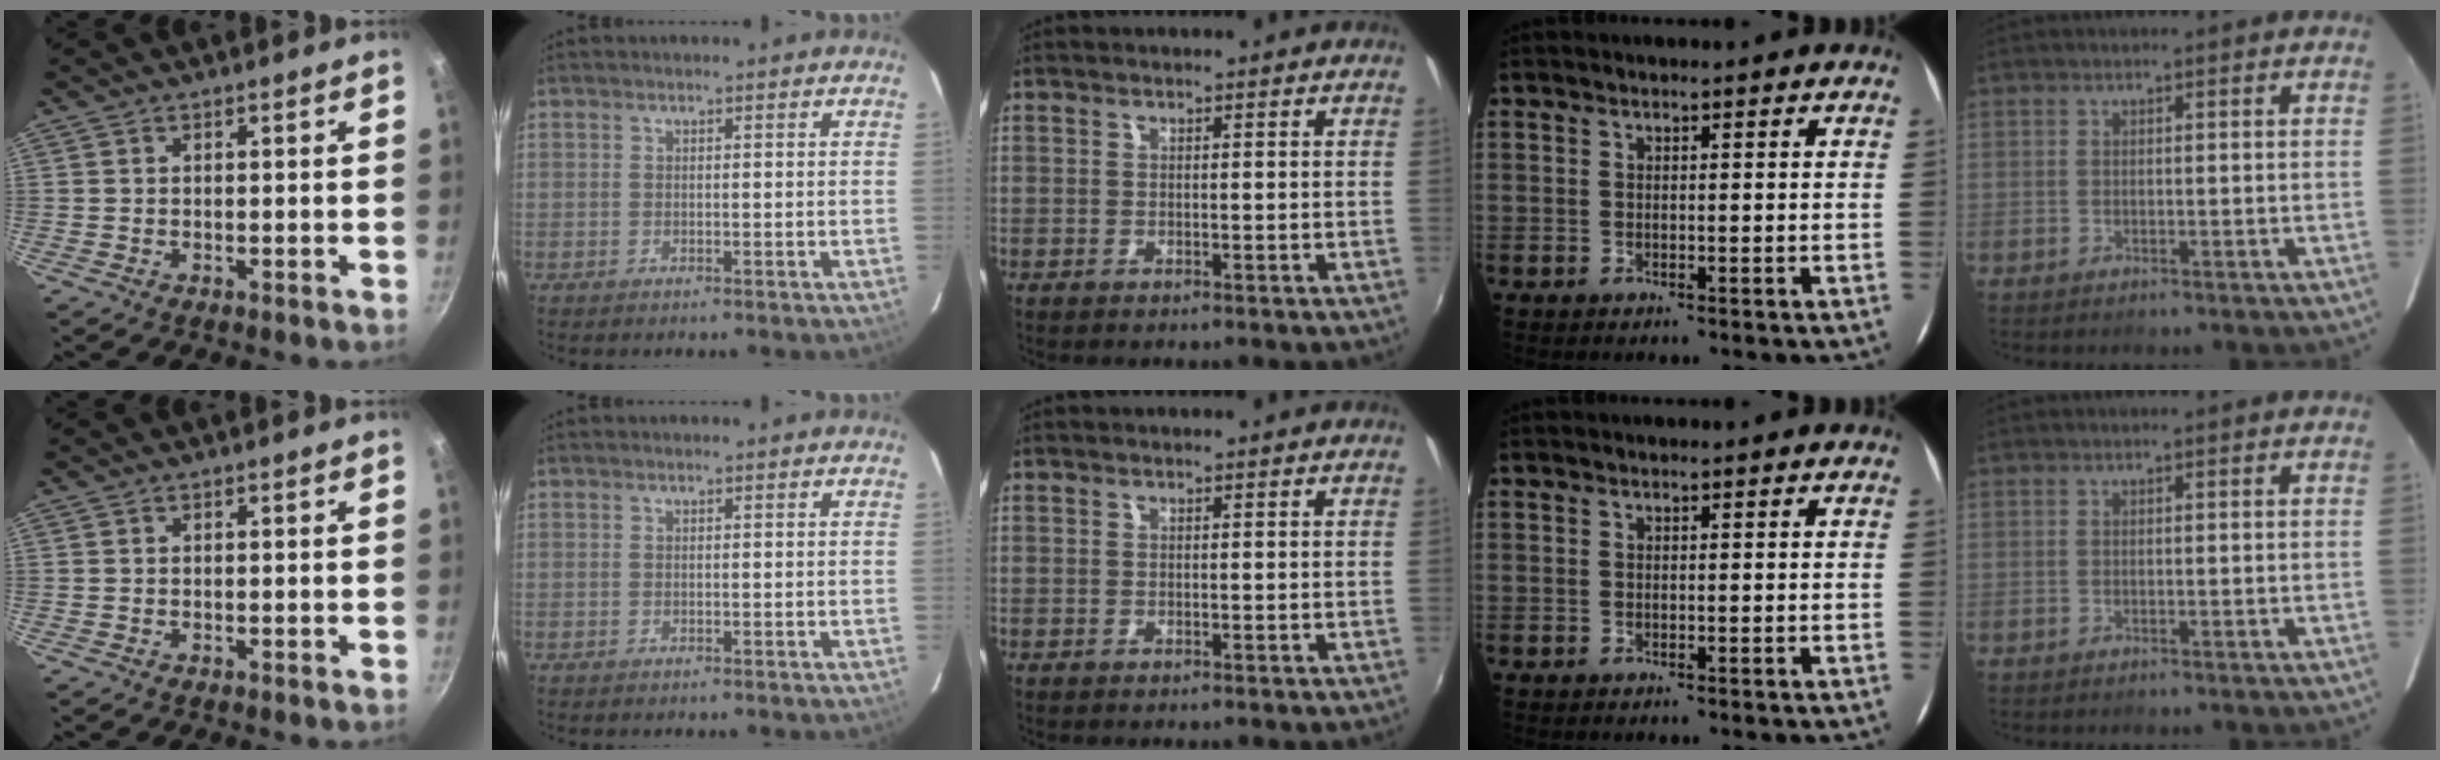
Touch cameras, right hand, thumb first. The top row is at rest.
{}